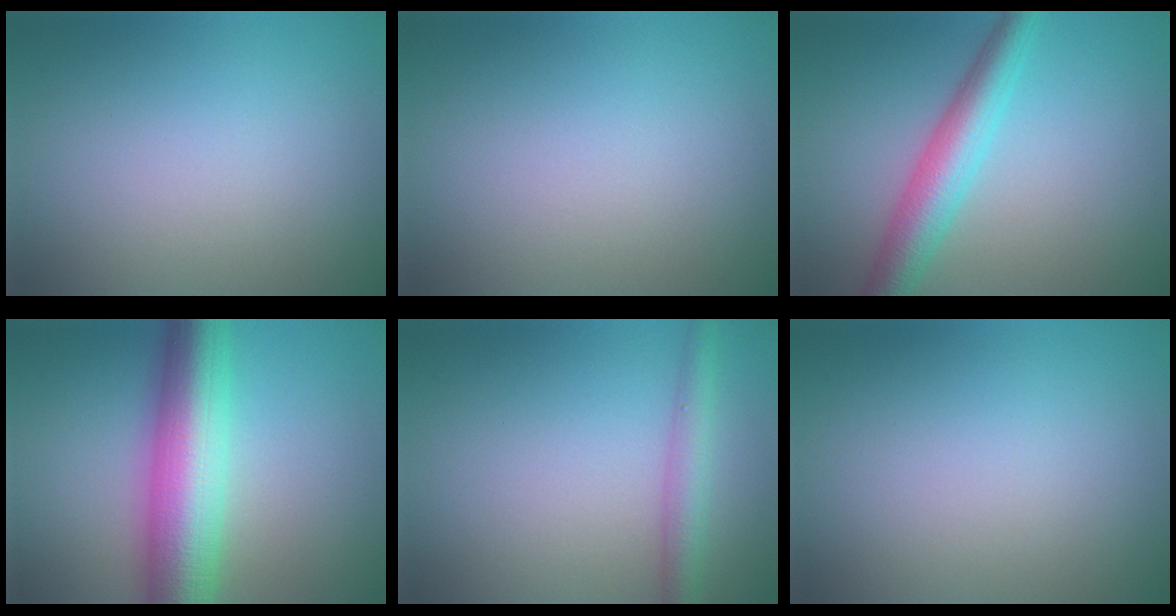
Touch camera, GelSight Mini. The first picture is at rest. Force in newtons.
{"total": 0.0}
{"total": 5.0, "press": 5.0, "slide": 0.0}
{"total": 9.9, "press": 9.9, "slide": 0.1}
{"total": 2.9, "press": 2.9, "slide": 0.1}
{"total": 0.0}